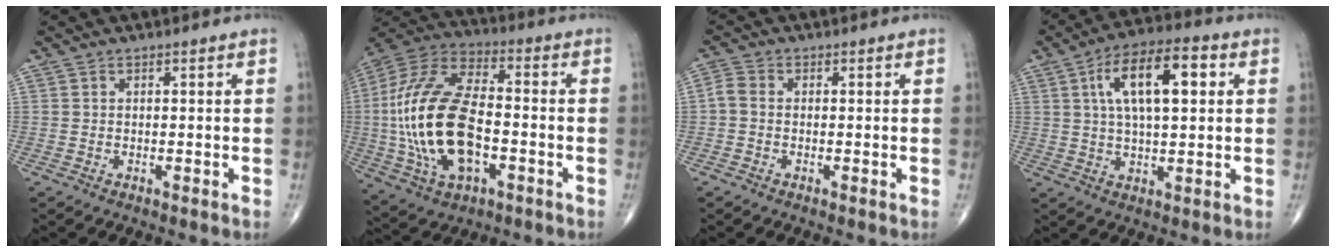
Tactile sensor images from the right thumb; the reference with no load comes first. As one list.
[{"total": 23.4, "force": [-3.2, 12.0, 19.8], "torque": [-0.421, 0.016, -0.054]}, {"total": 2.4, "force": [-0.4, 1.7, 1.6], "torque": [-0.034, 0.006, -0.018]}, {"total": 14.0, "force": [3.7, 5.7, 12.2], "torque": [-0.200, 0.013, 0.058]}]